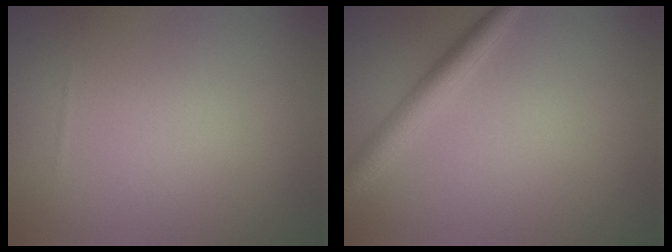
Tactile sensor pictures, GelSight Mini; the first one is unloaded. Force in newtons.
{"total": 2.8, "press": 2.8, "slide": 0.1}